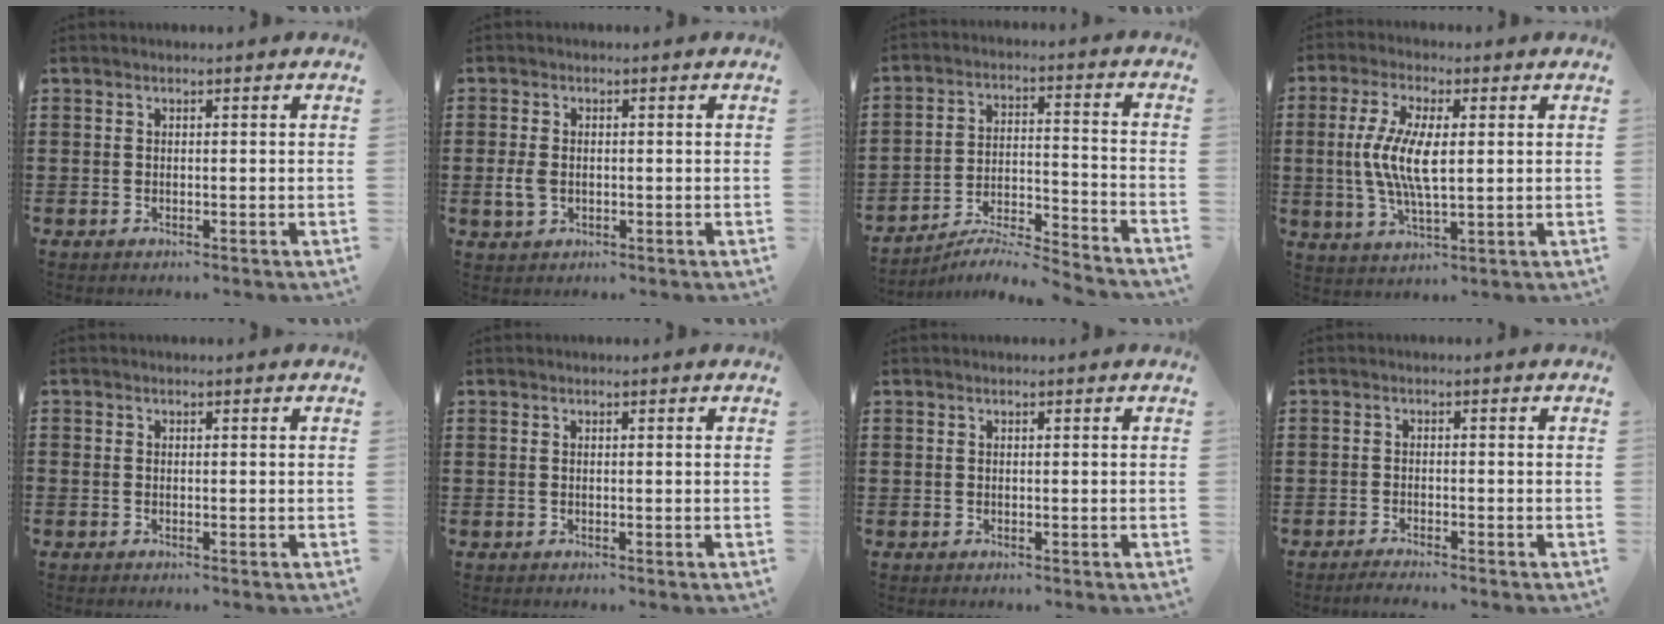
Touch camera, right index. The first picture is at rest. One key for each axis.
{"total": 2.7, "fx": -0.4, "fy": 1.9, "fz": 1.9, "tx": -0.052, "ty": -0.001, "tz": -0.011}
{"total": 5.1, "fx": -4.9, "fy": -0.1, "fz": 1.5, "tx": -0.034, "ty": -0.010, "tz": -0.101}
{"total": 8.4, "fx": 0.5, "fy": 3.0, "fz": 7.8, "tx": -0.166, "ty": 0.003, "tz": 0.004}
{"total": 0.0}
{"total": 0.0}
{"total": 0.0}
{"total": 1.6, "fx": -1.6, "fy": -0.1, "fz": 0.0, "tx": -0.004, "ty": 0.003, "tz": -0.032}